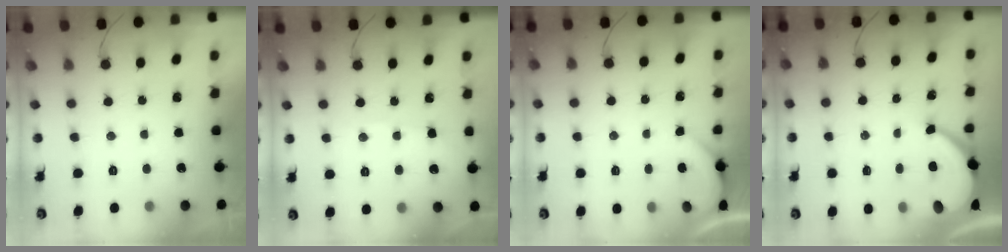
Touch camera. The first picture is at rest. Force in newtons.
{"total": 2.6, "press": 2.6, "slide": 0.2}
{"total": 1.9, "press": 1.9, "slide": 0.2}
{"total": 5.9, "press": 5.9, "slide": 0.8}